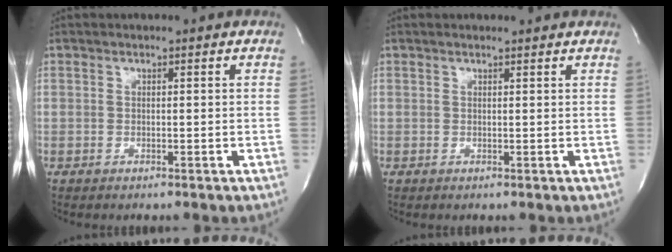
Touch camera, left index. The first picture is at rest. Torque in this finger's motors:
{"motor_torque": [0.29, -0.30, -0.01, -0.01]}